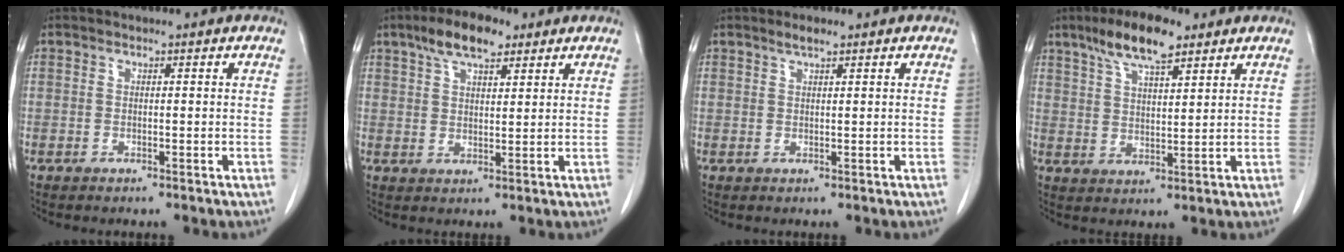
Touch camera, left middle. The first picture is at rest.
{"total": 7.5, "force": [5.0, 2.6, 5.1], "torque": [-0.096, 0.015, 0.088]}
{"total": 1.5, "force": [1.2, 0.2, 0.9], "torque": [-0.022, 0.002, 0.025]}
{"total": 9.3, "force": [6.3, 2.3, 6.4], "torque": [-0.121, 0.011, 0.113]}